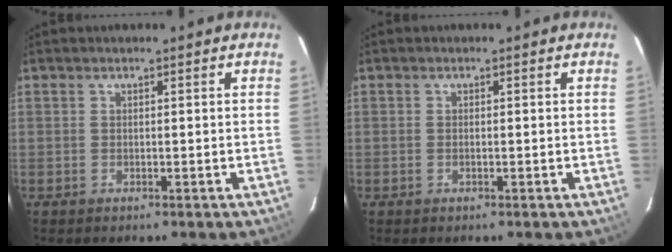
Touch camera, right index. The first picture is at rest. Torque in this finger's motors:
{"motor_torque": [-0.01, -0.07, -0.03, -0.01]}